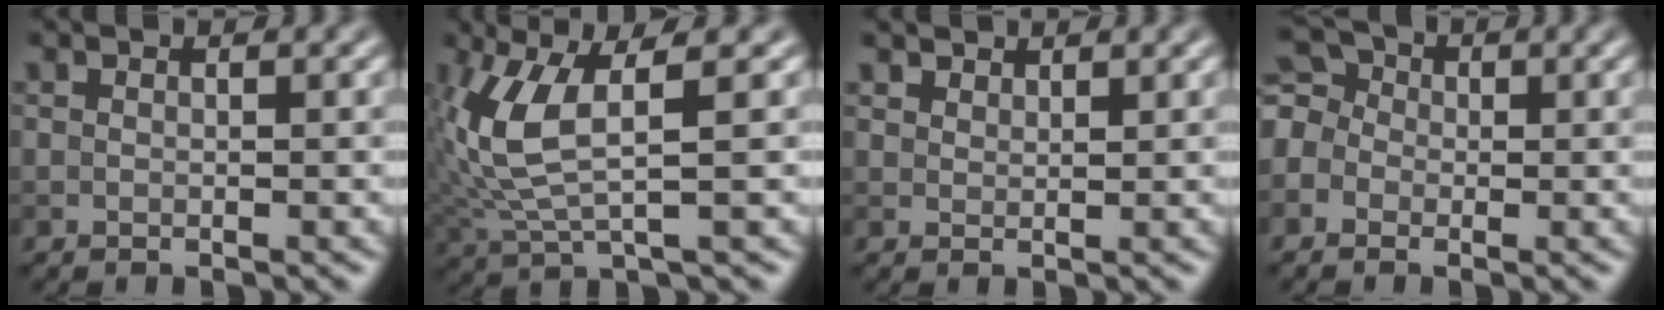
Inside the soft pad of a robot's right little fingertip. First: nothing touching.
{"total": 6.4, "force": [1.2, 2.2, 5.9], "torque": [-0.154, -0.004, 0.030]}
{"total": 2.1, "force": [1.9, 0.8, 0.3], "torque": [-0.012, -0.006, 0.042]}
{"total": 3.8, "force": [-0.5, 3.4, 1.6], "torque": [-0.027, 0.022, -0.027]}